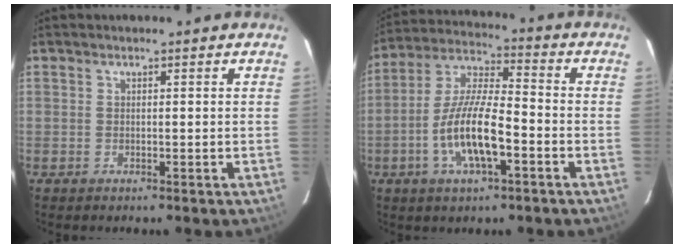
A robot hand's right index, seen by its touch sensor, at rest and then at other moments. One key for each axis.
{"total": 12.8, "fx": -4.6, "fy": 3.7, "fz": 11.4, "tx": -0.233, "ty": -0.003, "tz": -0.087}